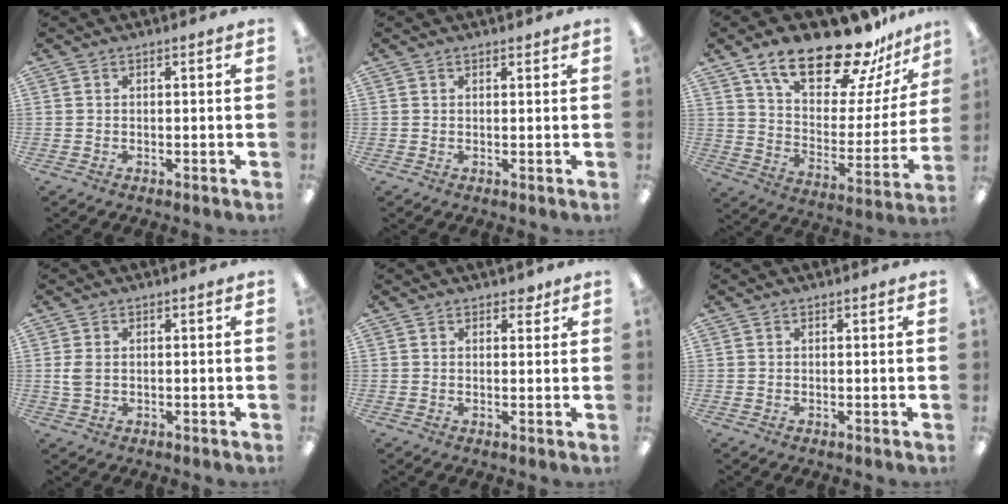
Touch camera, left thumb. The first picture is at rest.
{"total": 0.9, "force": [0.7, 0.5, 0.3], "torque": [-0.006, 0.001, 0.014]}
{"total": 22.2, "force": [16.5, 8.4, 12.3], "torque": [-0.203, -0.107, 0.286]}
{"total": 2.9, "force": [0.4, 1.9, 2.2], "torque": [-0.051, 0.002, 0.004]}
{"total": 2.4, "force": [1.8, 1.5, 0.8], "torque": [-0.001, -0.003, 0.029]}
{"total": 0.6, "force": [0.4, 0.3, 0.1], "torque": [-0.001, 0.002, 0.008]}